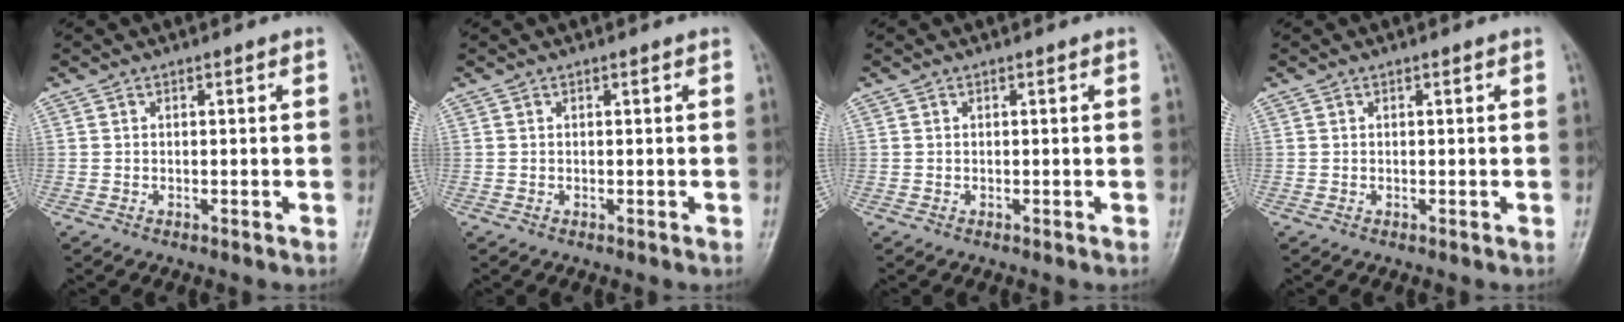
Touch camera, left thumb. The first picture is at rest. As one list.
[{"total": 0.0}, {"total": 0.0}, {"total": 0.0}]